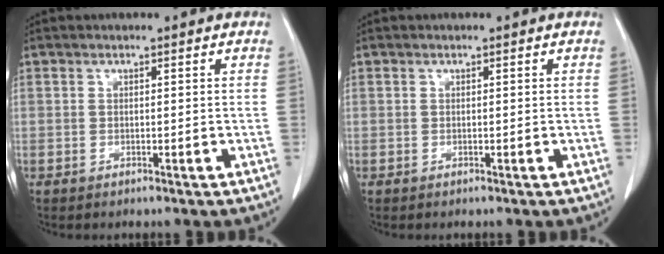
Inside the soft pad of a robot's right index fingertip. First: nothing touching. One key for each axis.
{"total": 0.0}